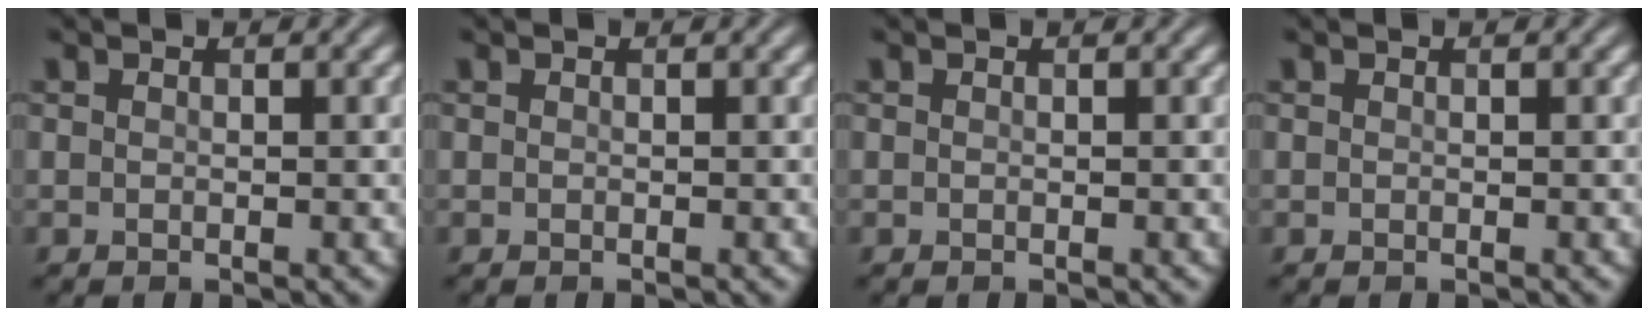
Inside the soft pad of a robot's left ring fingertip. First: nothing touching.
{"total": 0.0}
{"total": 0.0}
{"total": 0.0}